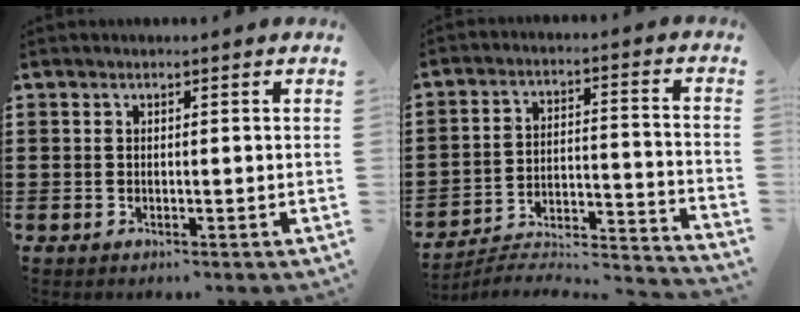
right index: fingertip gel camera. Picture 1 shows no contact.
{"total": 3.9, "force": [-3.6, 0.6, 1.3], "torque": [-0.028, -0.012, -0.079]}